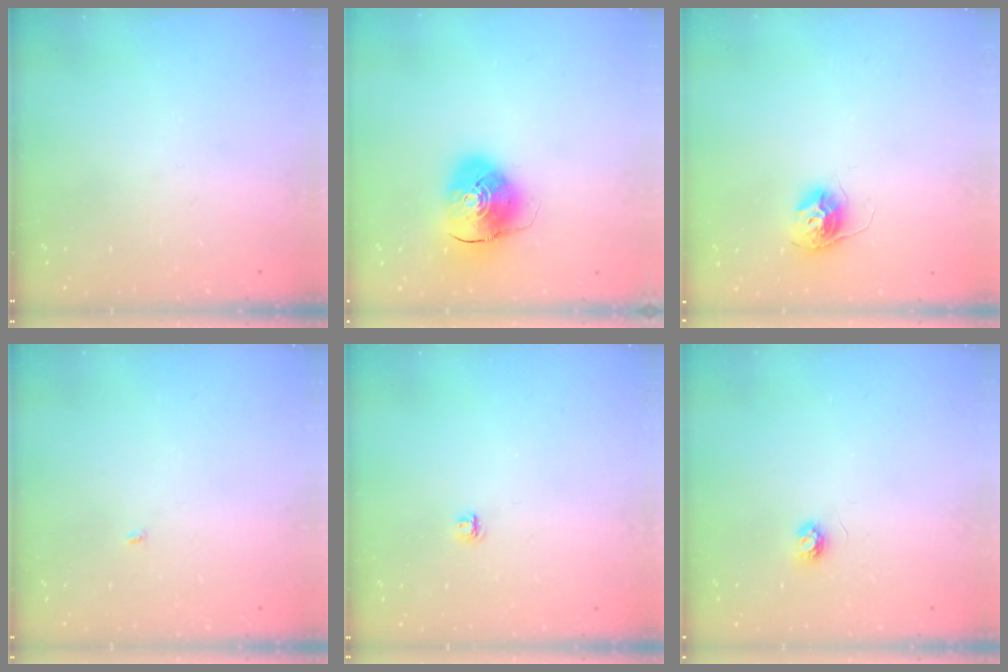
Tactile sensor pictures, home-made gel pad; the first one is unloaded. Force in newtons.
{"total": 10.4, "press": 10.2, "slide": 1.7}
{"total": 10.8, "press": 10.8, "slide": 0.8}
{"total": 1.9, "press": 1.9, "slide": 0.2}
{"total": 4.1, "press": 4.1, "slide": 0.5}
{"total": 3.4, "press": 3.4, "slide": 0.4}